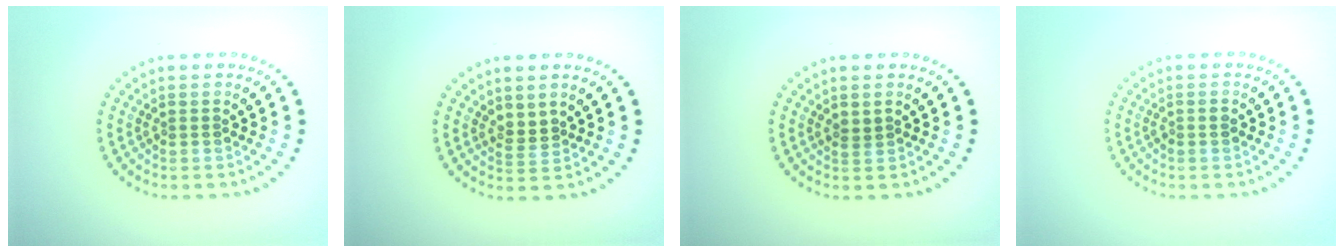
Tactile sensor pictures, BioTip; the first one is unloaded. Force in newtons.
{"total": 1.2, "press": 0.8, "slide": 0.8}
{"total": 0.8, "press": 0.7, "slide": 0.4}
{"total": 0.7, "press": 0.6, "slide": 0.2}